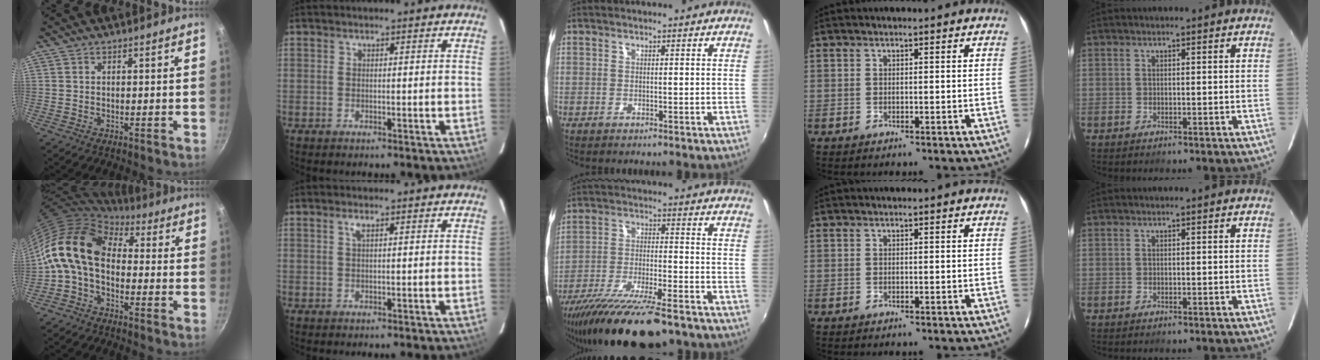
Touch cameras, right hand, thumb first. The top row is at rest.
{"thumb": {"total": 13.0, "force": [-0.3, 8.8, 9.6], "torque": [-0.163, 0.031, -0.029]}, "index": {"total": 1.0, "force": [0.5, 0.1, 0.9], "torque": [-0.019, 0.004, 0.009]}, "middle": {"total": 19.5, "force": [-15.3, 3.9, 11.4], "torque": [-0.220, -0.048, -0.252]}}